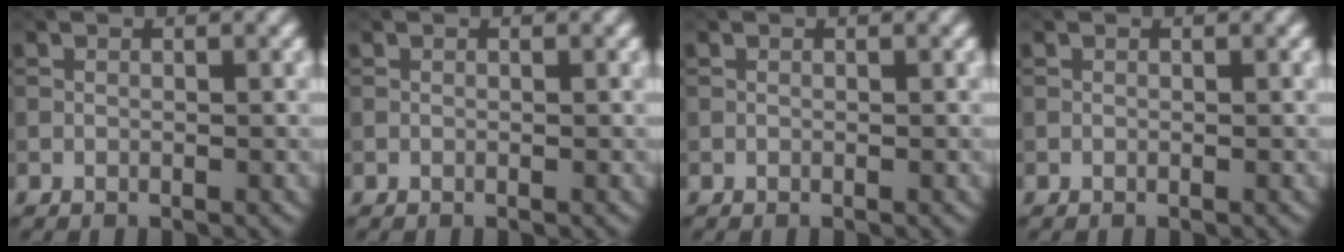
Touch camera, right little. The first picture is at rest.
{"total": 0.0}
{"total": 0.0}
{"total": 0.0}